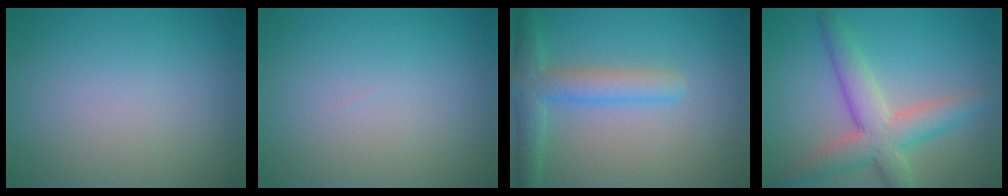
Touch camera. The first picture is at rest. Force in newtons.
{"total": 0.0}
{"total": 4.0, "press": 4.0, "slide": 0.2}
{"total": 5.7, "press": 5.7, "slide": 0.2}